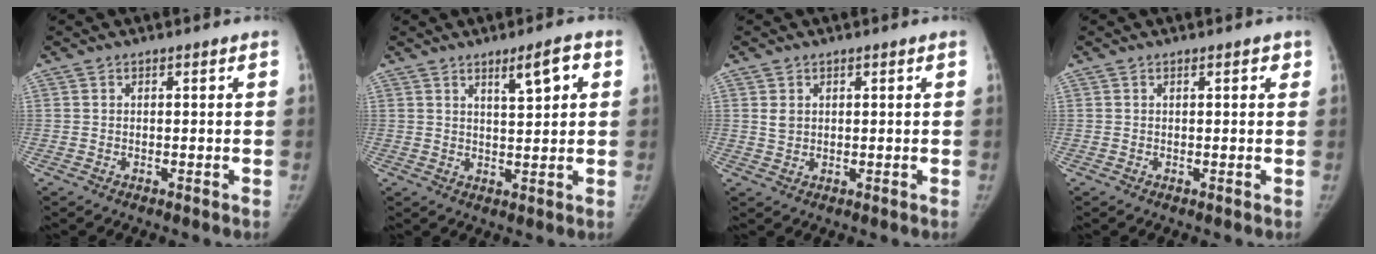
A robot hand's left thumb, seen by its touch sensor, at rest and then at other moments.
{"total": 5.7, "force": [2.6, 1.5, 4.8], "torque": [-0.066, -0.011, 0.043]}
{"total": 2.1, "force": [0.7, 1.7, 1.0], "torque": [-0.011, -0.007, 0.018]}
{"total": 1.4, "force": [0.7, 0.6, 1.0], "torque": [-0.007, 0.000, 0.008]}